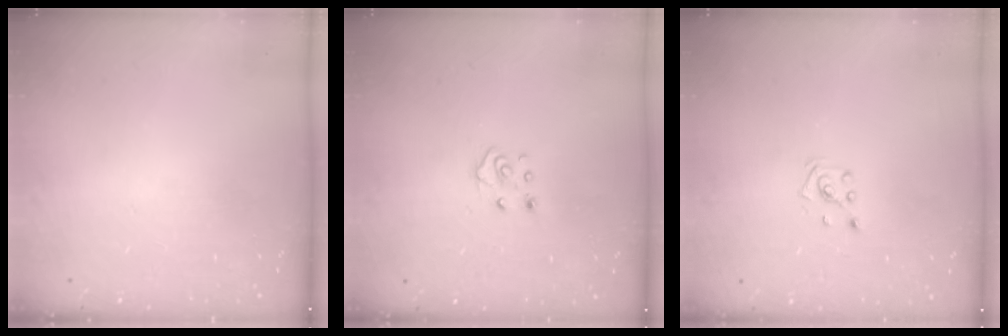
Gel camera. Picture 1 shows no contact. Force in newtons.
{"total": 4.8, "press": 4.8, "slide": 0.4}
{"total": 2.2, "press": 2.2, "slide": 0.6}